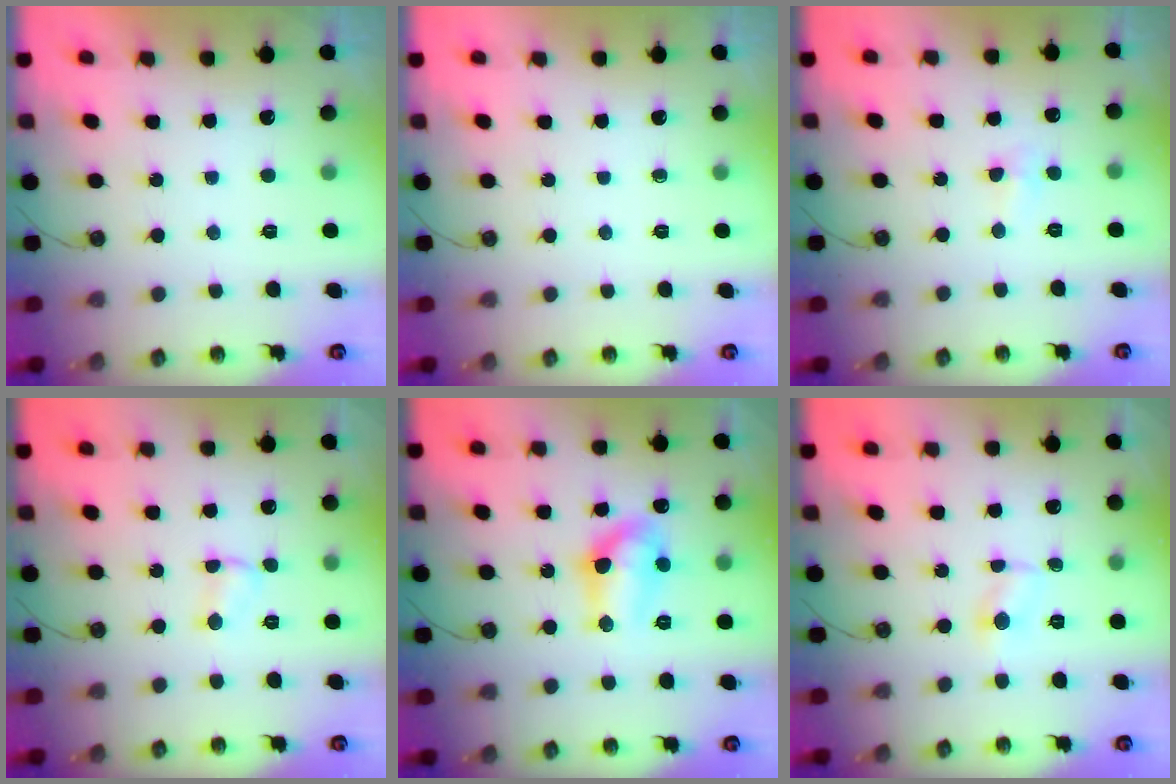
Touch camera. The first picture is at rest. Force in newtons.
{"total": 0.0}
{"total": 3.4, "press": 2.9, "slide": 1.6}
{"total": 3.7, "press": 3.7, "slide": 0.4}
{"total": 11.7, "press": 11.7, "slide": 1.0}
{"total": 2.4, "press": 2.4, "slide": 0.3}